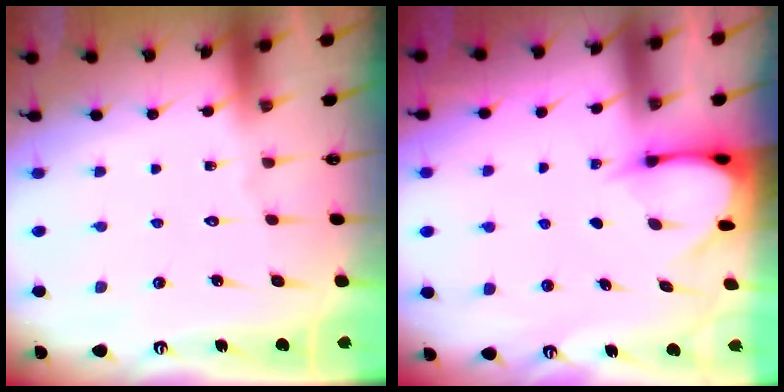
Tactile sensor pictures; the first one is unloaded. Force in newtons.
{"total": 3.5, "press": 3.5, "slide": 0.3}